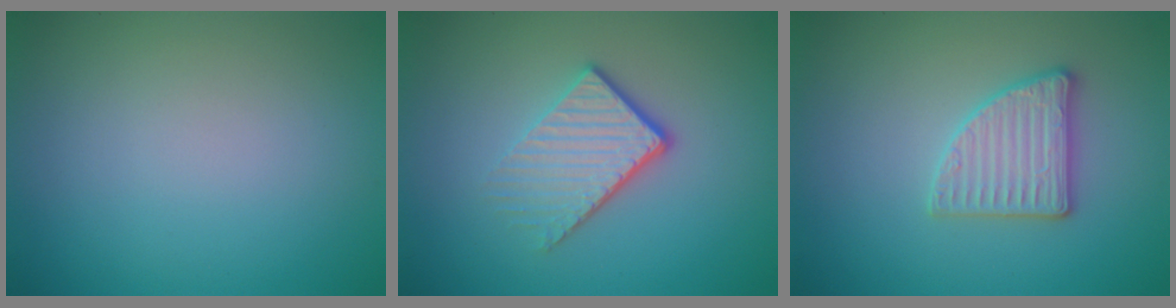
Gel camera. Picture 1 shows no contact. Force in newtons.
{"total": 3.9, "press": 2.8, "slide": 2.8}
{"total": 2.9, "press": 2.8, "slide": 0.5}